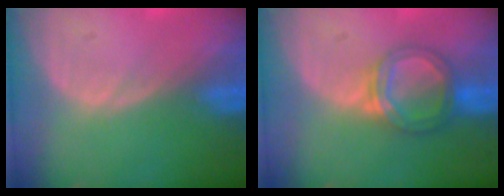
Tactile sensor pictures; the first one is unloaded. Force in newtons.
{"total": 5.3, "press": 5.0, "slide": 1.7}